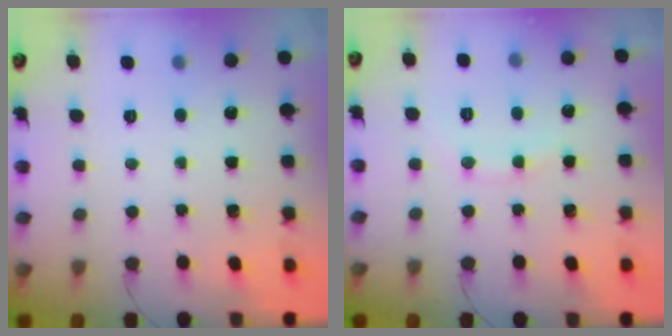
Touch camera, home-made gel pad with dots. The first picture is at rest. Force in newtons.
{"total": 7.3, "press": 7.2, "slide": 1.1}